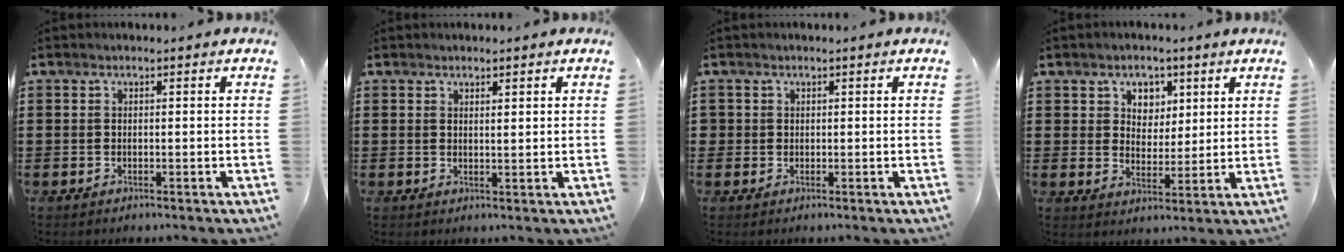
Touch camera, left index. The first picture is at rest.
{"total": 1.4, "force": [1.2, 0.1, 0.7], "torque": [-0.014, 0.000, 0.023]}
{"total": 0.9, "force": [0.3, 0.8, 0.1], "torque": [-0.005, 0.004, 0.005]}
{"total": 4.0, "force": [2.4, 3.1, 0.4], "torque": [-0.021, 0.006, 0.042]}